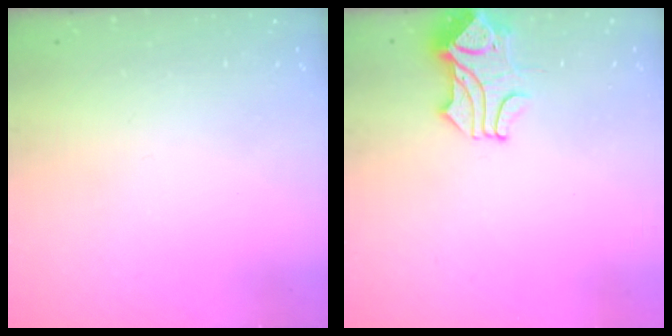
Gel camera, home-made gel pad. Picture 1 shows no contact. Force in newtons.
{"total": 1.8, "press": 1.4, "slide": 1.1}